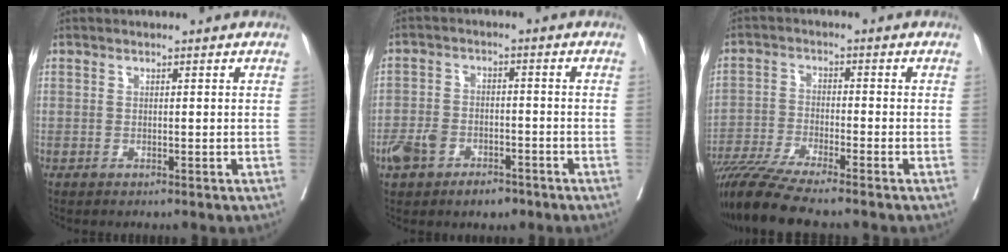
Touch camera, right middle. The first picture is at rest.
{"total": 6.8, "force": [-4.0, 3.9, 3.9], "torque": [-0.080, 0.012, -0.060]}
{"total": 10.5, "force": [-8.9, -0.5, 5.5], "torque": [-0.088, -0.030, -0.154]}